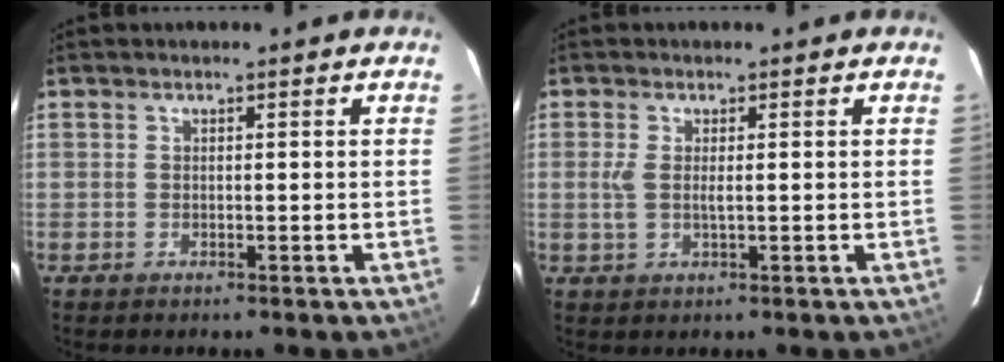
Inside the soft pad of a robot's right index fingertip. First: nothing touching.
{"total": 3.0, "force": [0.2, 0.8, 2.9], "torque": [-0.063, -0.002, 0.002]}